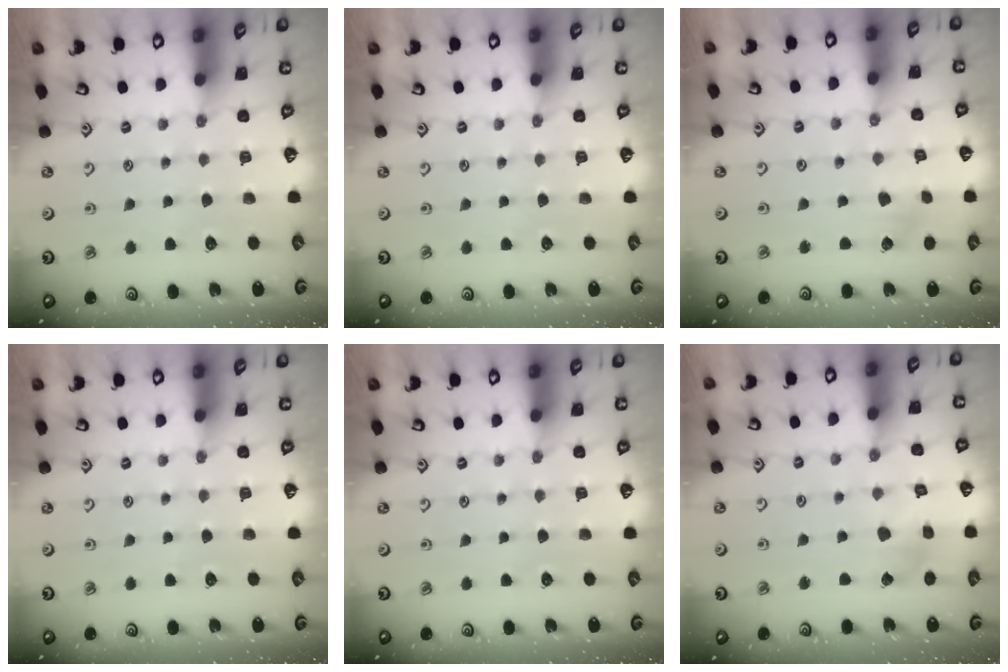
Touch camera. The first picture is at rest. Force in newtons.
{"total": 0.0}
{"total": 2.7, "press": 2.7, "slide": 0.3}
{"total": 0.0}
{"total": 0.0}
{"total": 3.7, "press": 3.7, "slide": 0.3}